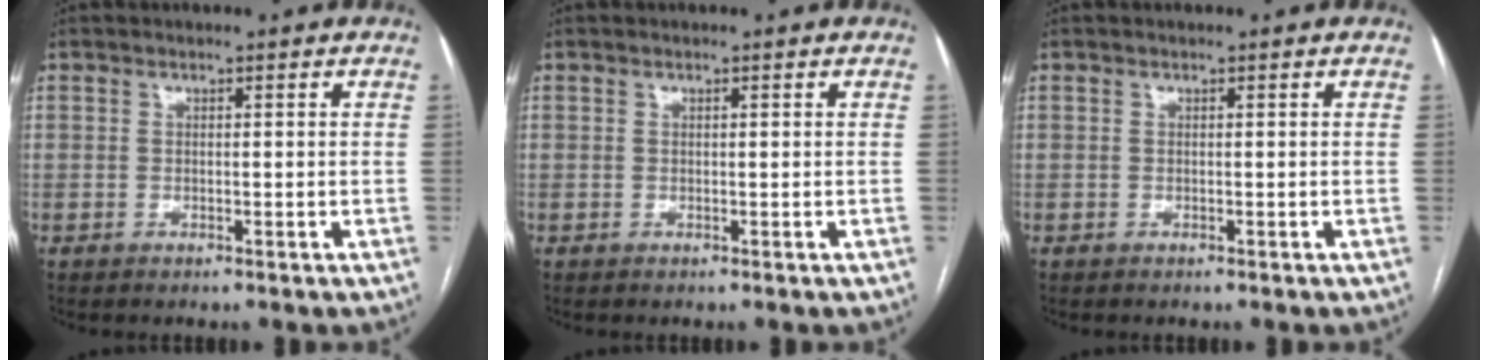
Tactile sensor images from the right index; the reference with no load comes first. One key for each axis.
{"total": 0.0}
{"total": 0.0}